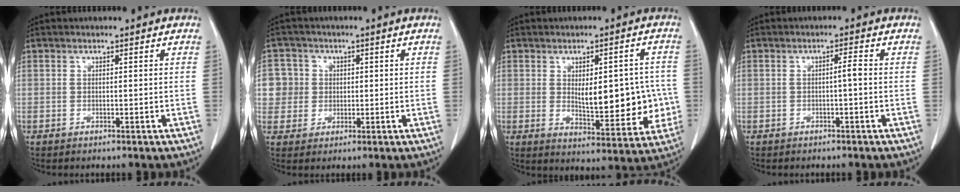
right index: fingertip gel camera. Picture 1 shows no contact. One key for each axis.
{"total": 5.7, "fx": 0.9, "fy": 5.6, "fz": 0.2, "tx": -0.001, "ty": 0.018, "tz": 0.021}
{"total": 12.1, "fx": -0.1, "fy": 5.0, "fz": 11.0, "tx": -0.138, "ty": 0.005, "tz": 0.014}
{"total": 1.5, "fx": -0.3, "fy": -0.1, "fz": 1.5, "tx": -0.025, "ty": 0.004, "tz": -0.004}